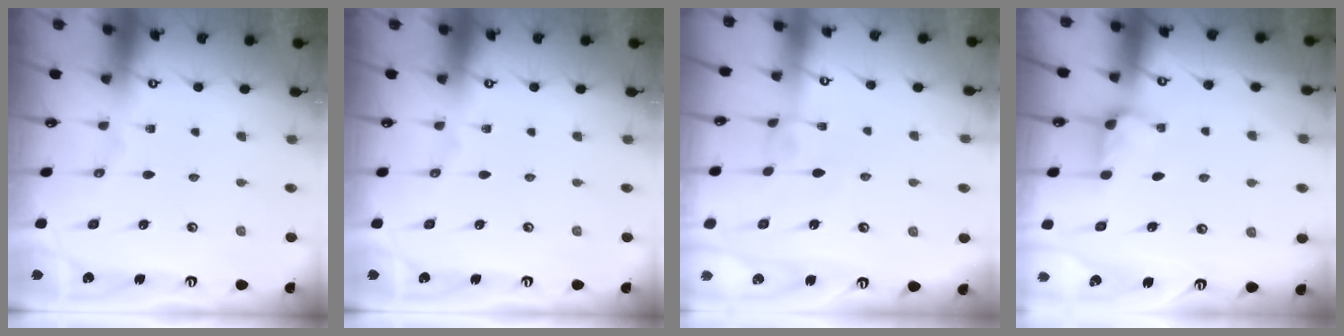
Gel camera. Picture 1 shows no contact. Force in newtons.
{"total": 0.0}
{"total": 3.7, "press": 3.7, "slide": 0.2}
{"total": 3.0, "press": 2.9, "slide": 0.5}